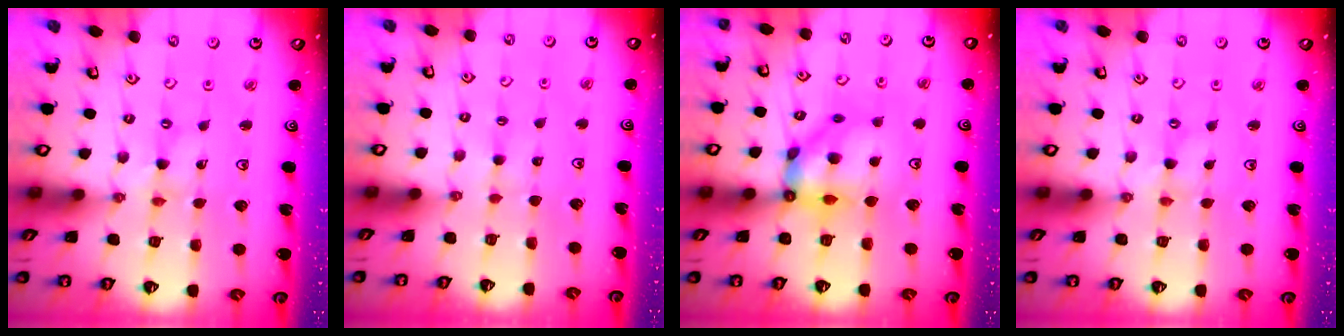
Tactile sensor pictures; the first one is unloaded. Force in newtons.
{"total": 1.8, "press": 1.7, "slide": 0.4}
{"total": 10.6, "press": 10.5, "slide": 0.9}
{"total": 0.0}